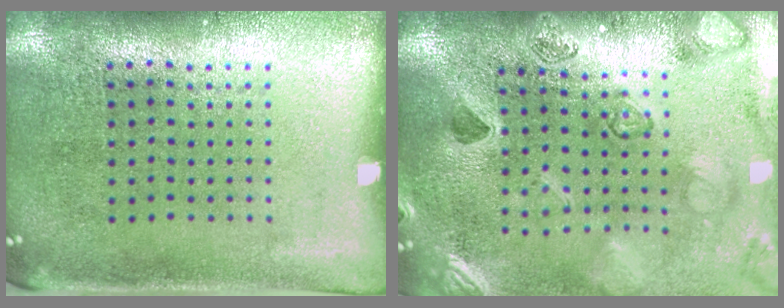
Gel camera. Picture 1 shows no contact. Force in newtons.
{"total": 2.3, "press": 2.3, "slide": 0.2}